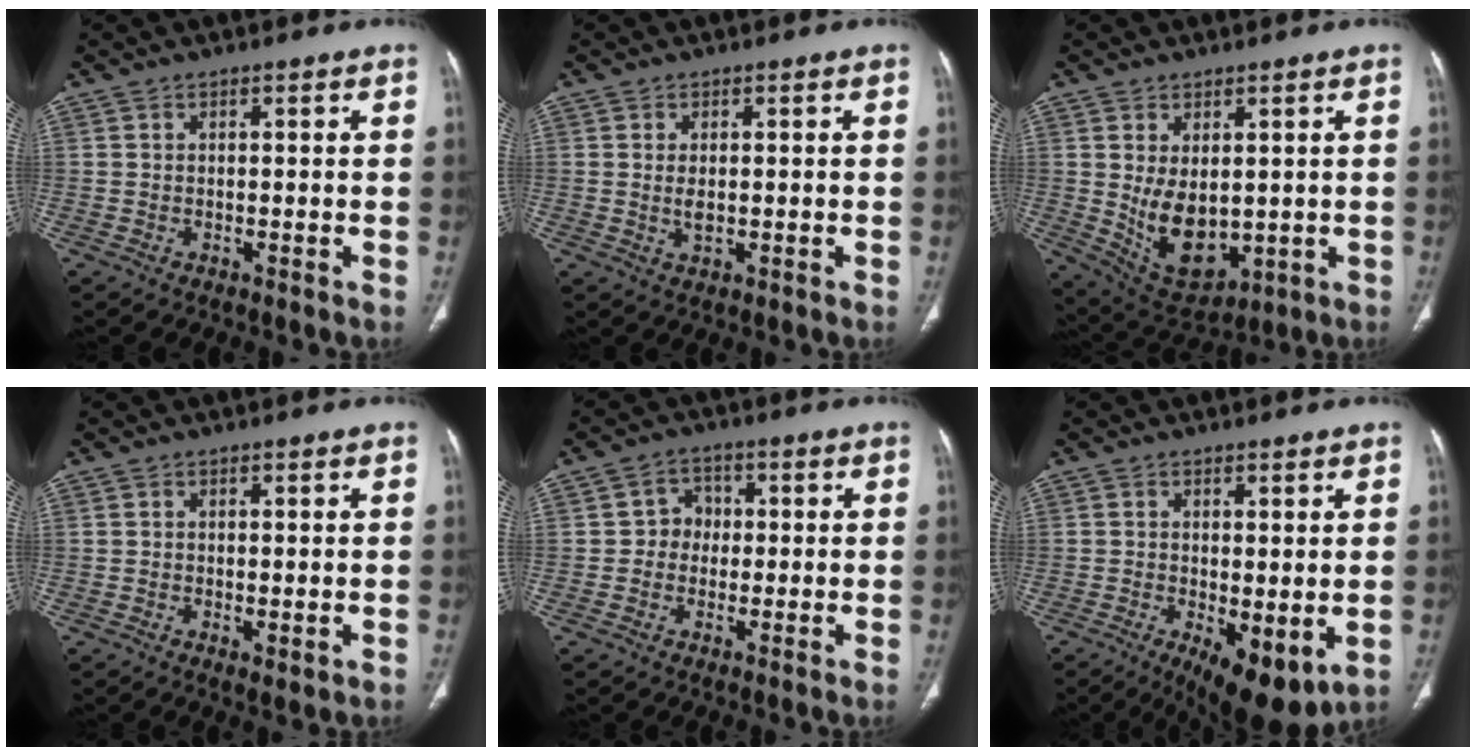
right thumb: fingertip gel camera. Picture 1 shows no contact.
{"total": 2.3, "force": [0.2, 1.2, 2.0], "torque": [-0.039, -0.006, 0.006]}
{"total": 11.1, "force": [0.0, 6.8, 8.8], "torque": [-0.123, -0.014, 0.033]}
{"total": 1.8, "force": [-0.4, 0.8, 1.6], "torque": [-0.030, -0.007, -0.001]}
{"total": 4.3, "force": [-0.1, 4.0, 1.7], "torque": [0.005, 0.012, -0.010]}
{"total": 10.5, "force": [-2.8, 4.4, 9.1], "torque": [-0.132, -0.021, -0.030]}